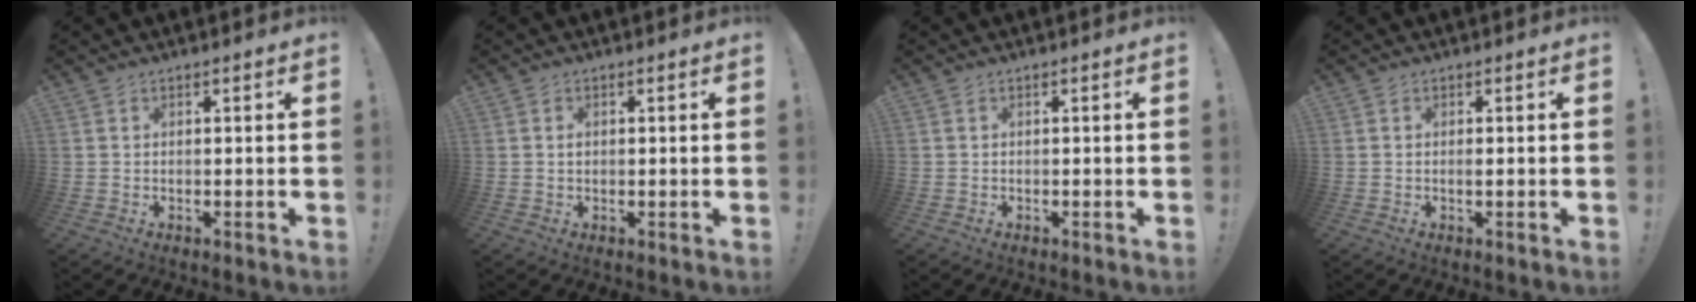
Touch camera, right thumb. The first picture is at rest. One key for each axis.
{"total": 0.8, "fx": 0.1, "fy": 0.7, "fz": 0.3, "tx": -0.012, "ty": 0.005, "tz": 0.002}
{"total": 0.5, "fx": -0.2, "fy": 0.5, "fz": -0.1, "tx": 0.000, "ty": 0.002, "tz": -0.004}
{"total": 0.7, "fx": -0.3, "fy": 0.1, "fz": 0.6, "tx": -0.006, "ty": -0.002, "tz": -0.007}